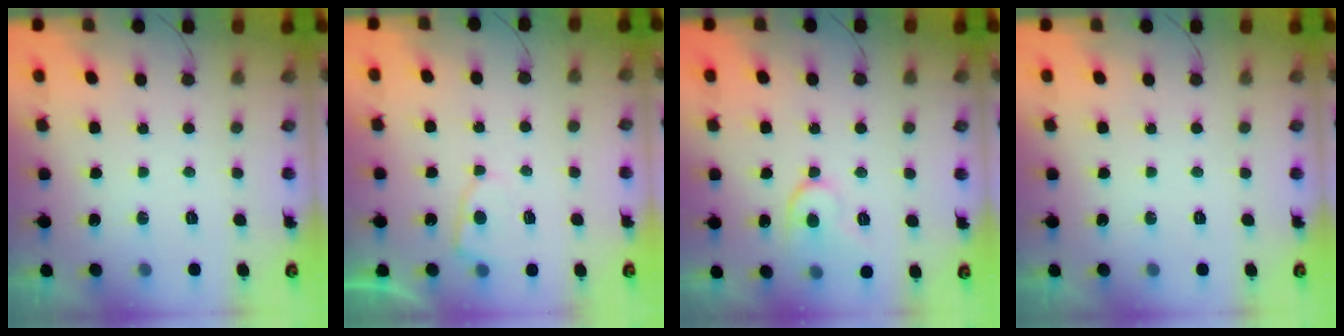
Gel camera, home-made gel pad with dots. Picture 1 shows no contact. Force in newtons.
{"total": 3.6, "press": 3.6, "slide": 0.4}
{"total": 9.5, "press": 9.4, "slide": 0.9}
{"total": 0.0}